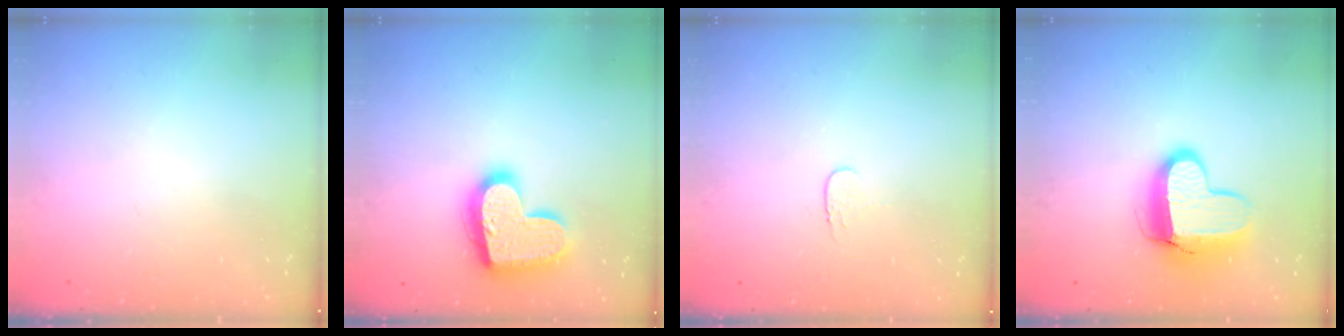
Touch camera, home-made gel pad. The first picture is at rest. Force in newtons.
{"total": 20.0, "press": 20.0, "slide": 1.2}
{"total": 3.4, "press": 3.4, "slide": 0.4}
{"total": 12.7, "press": 12.6, "slide": 1.1}